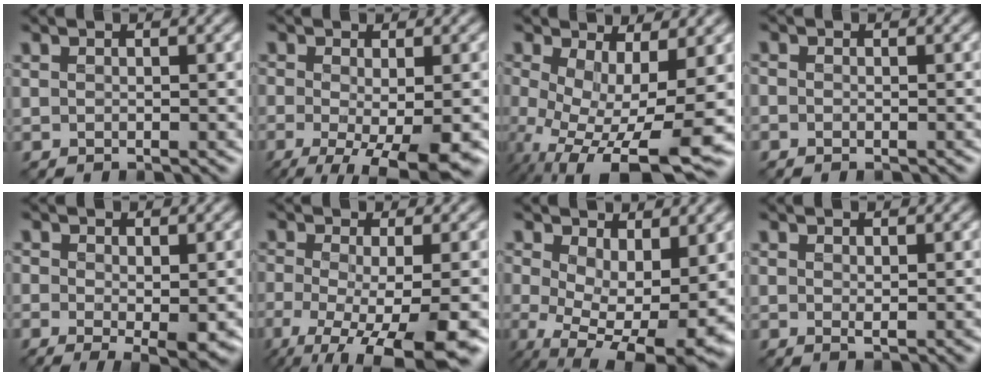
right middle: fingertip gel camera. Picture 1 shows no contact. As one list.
[{"total": 6.0, "force": [-2.5, 1.4, 5.3], "torque": [-0.086, -0.017, -0.035]}, {"total": 11.6, "force": [-4.3, 4.4, 9.8], "torque": [-0.163, -0.026, -0.061]}, {"total": 0.7, "force": [-0.7, 0.2, -0.1], "torque": [0.004, 0.003, -0.014]}, {"total": 2.6, "force": [-0.5, 0.5, 2.5], "torque": [-0.038, -0.013, -0.006]}, {"total": 8.0, "force": [-3.9, 1.8, 6.7], "torque": [-0.111, -0.019, -0.064]}, {"total": 10.1, "force": [-1.1, 5.3, 8.6], "torque": [-0.129, -0.032, 0.004]}, {"total": 0.9, "force": [0.5, 0.1, 0.8], "torque": [-0.010, -0.004, 0.009]}]